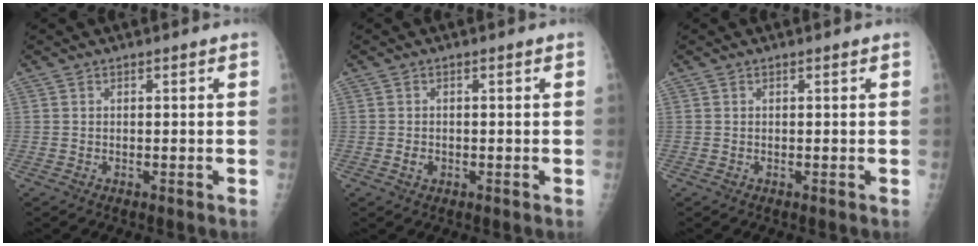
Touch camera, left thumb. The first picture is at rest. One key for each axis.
{"total": 1.5, "fx": -0.4, "fy": 1.2, "fz": 0.8, "tx": -0.013, "ty": 0.001, "tz": -0.006}
{"total": 0.0}